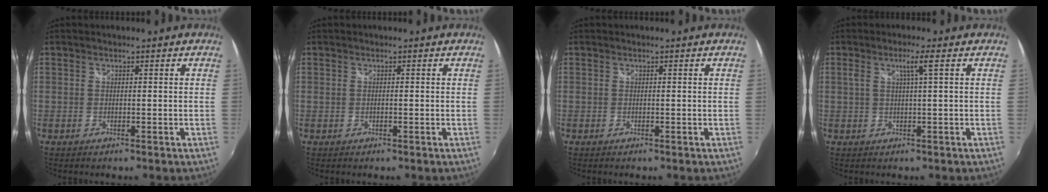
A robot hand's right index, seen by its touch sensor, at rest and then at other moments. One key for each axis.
{"total": 0.0}
{"total": 0.0}
{"total": 2.8, "fx": 0.9, "fy": -0.6, "fz": 2.6, "tx": -0.051, "ty": -0.001, "tz": 0.018}